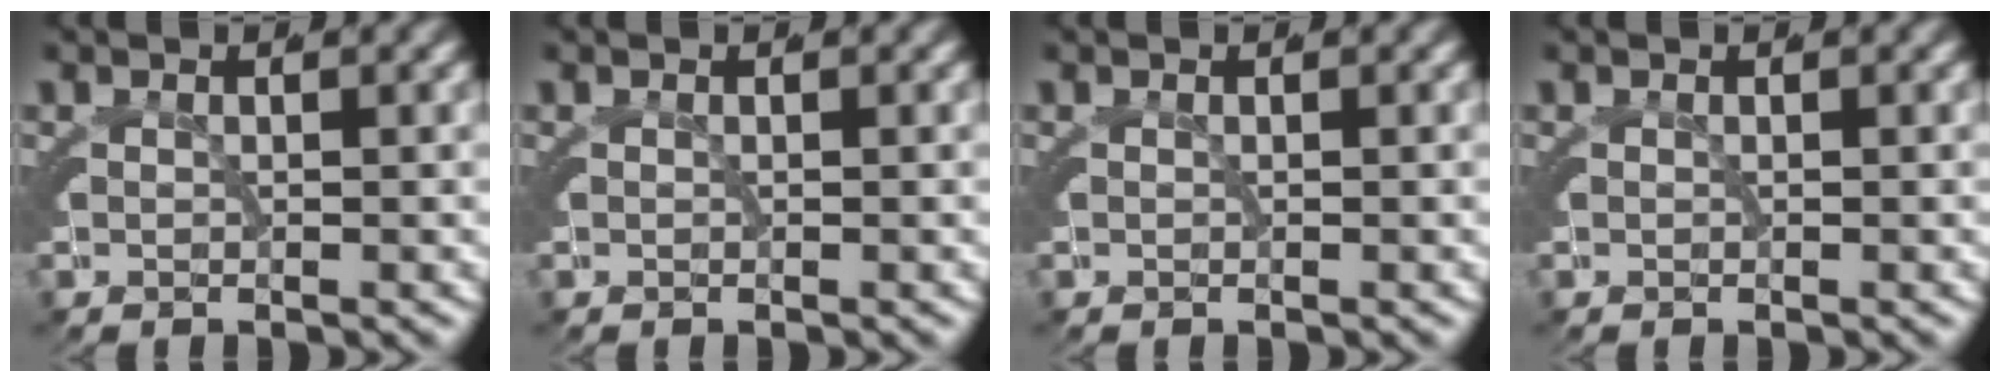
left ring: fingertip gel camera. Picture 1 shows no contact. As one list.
[{"total": 0.0}, {"total": 0.0}, {"total": 0.0}]